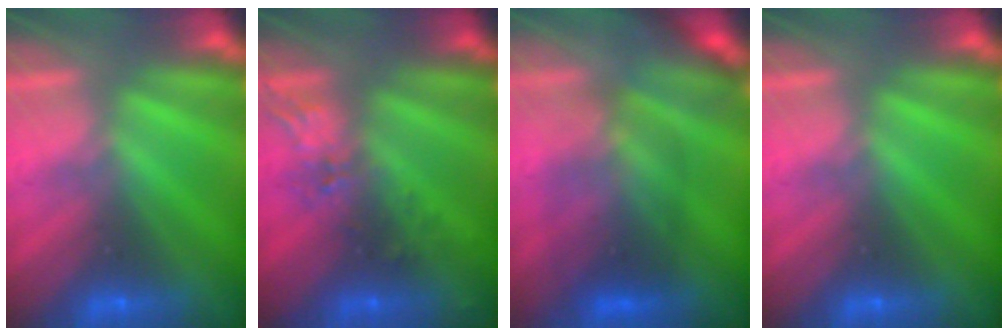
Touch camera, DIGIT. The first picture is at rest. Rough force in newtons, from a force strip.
{"total": 2.6}
{"total": 2.7}
{"total": 0.0}